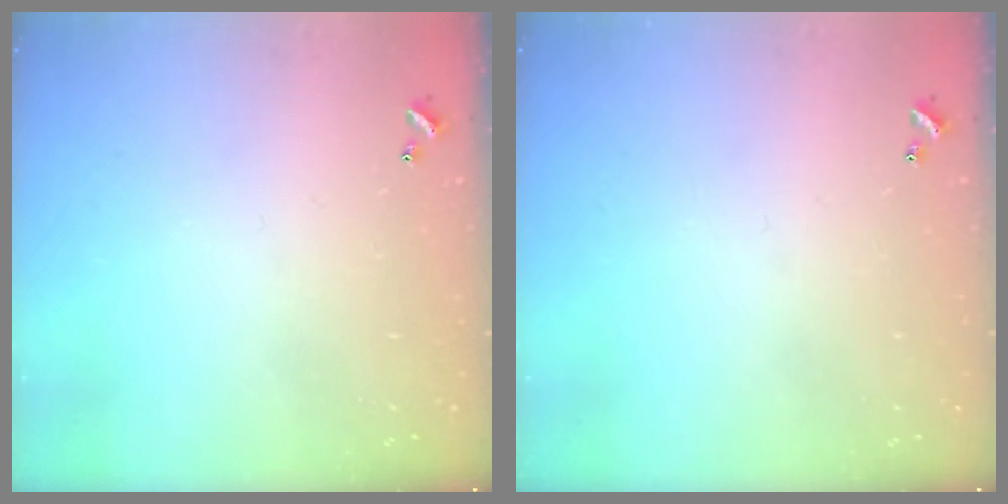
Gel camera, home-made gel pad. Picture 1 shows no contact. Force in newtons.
{"total": 0.0}